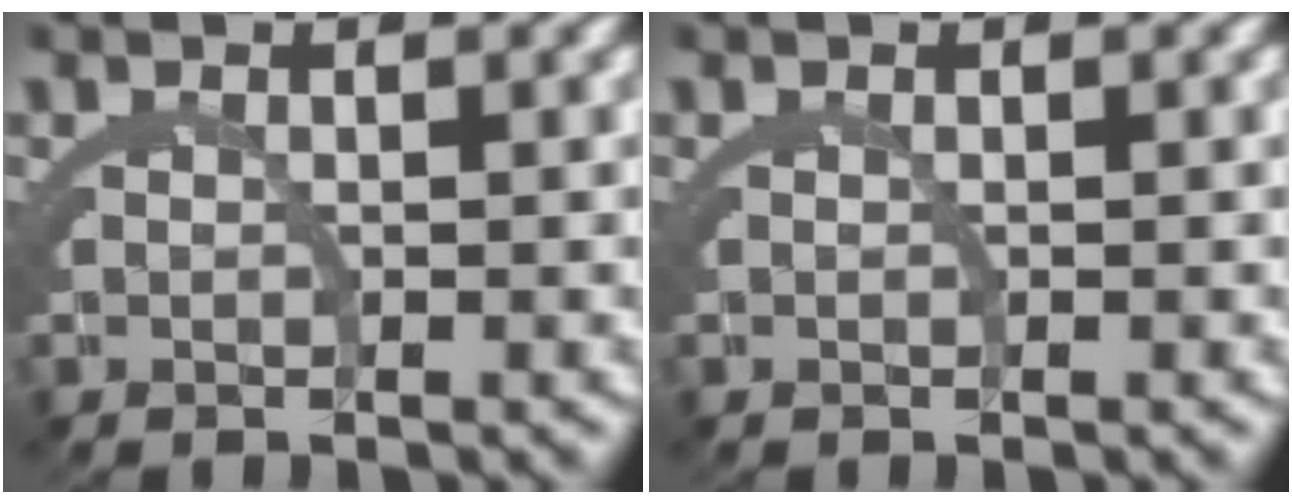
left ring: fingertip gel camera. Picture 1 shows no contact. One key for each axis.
{"total": 0.0}